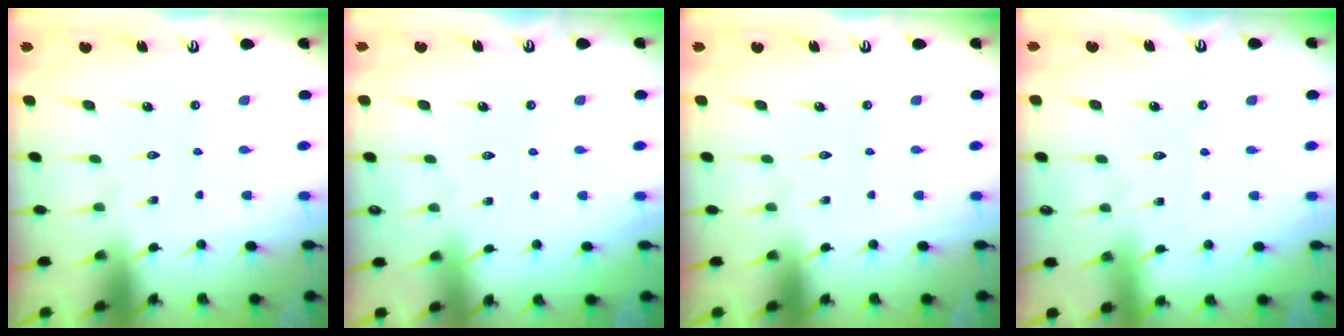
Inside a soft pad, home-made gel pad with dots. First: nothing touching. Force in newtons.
{"total": 2.2, "press": 2.2, "slide": 0.3}
{"total": 0.0}
{"total": 3.3, "press": 3.2, "slide": 0.4}